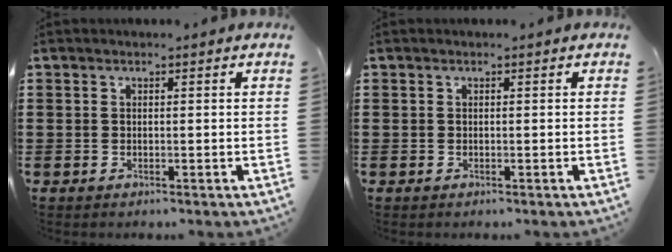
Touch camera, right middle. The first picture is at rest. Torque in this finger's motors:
{"motor_torque": [-0.13, -0.08, 0.03, -0.01]}